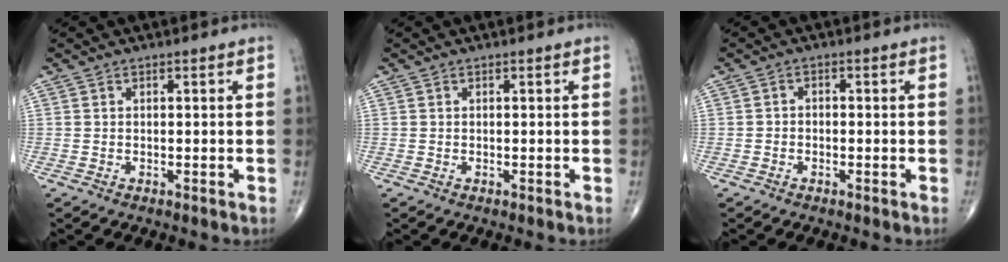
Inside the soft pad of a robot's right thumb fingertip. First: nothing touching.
{"total": 0.0}
{"total": 1.2, "force": [-0.5, 0.9, 0.5], "torque": [-0.002, 0.004, -0.012]}